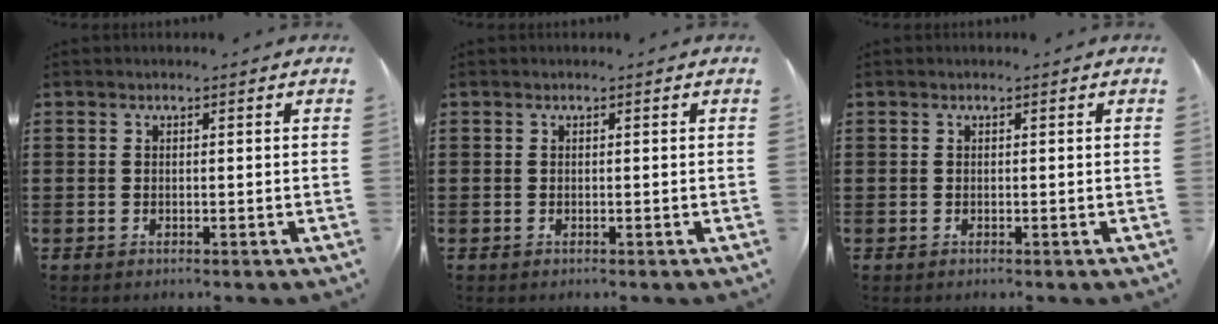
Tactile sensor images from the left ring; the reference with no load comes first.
{"total": 0.0}
{"total": 0.0}